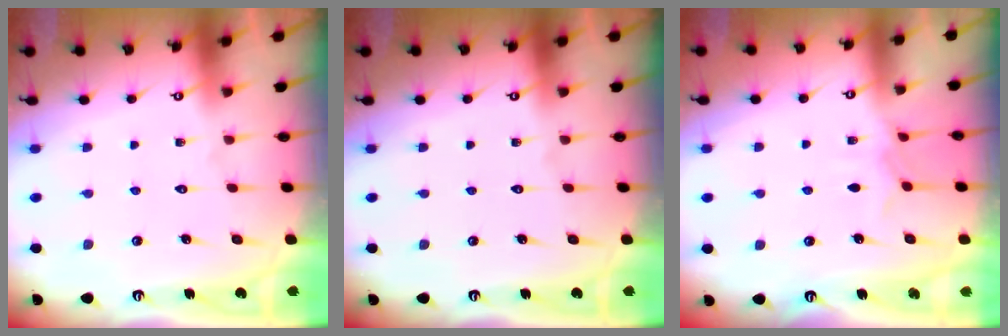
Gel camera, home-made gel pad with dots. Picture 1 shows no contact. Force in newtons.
{"total": 0.0}
{"total": 5.5, "press": 5.5, "slide": 0.5}